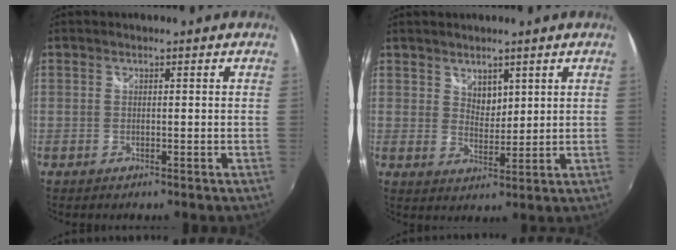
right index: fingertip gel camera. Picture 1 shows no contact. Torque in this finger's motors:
{"motor_torque": [0.08, 0.16, 0.04, 0.00]}